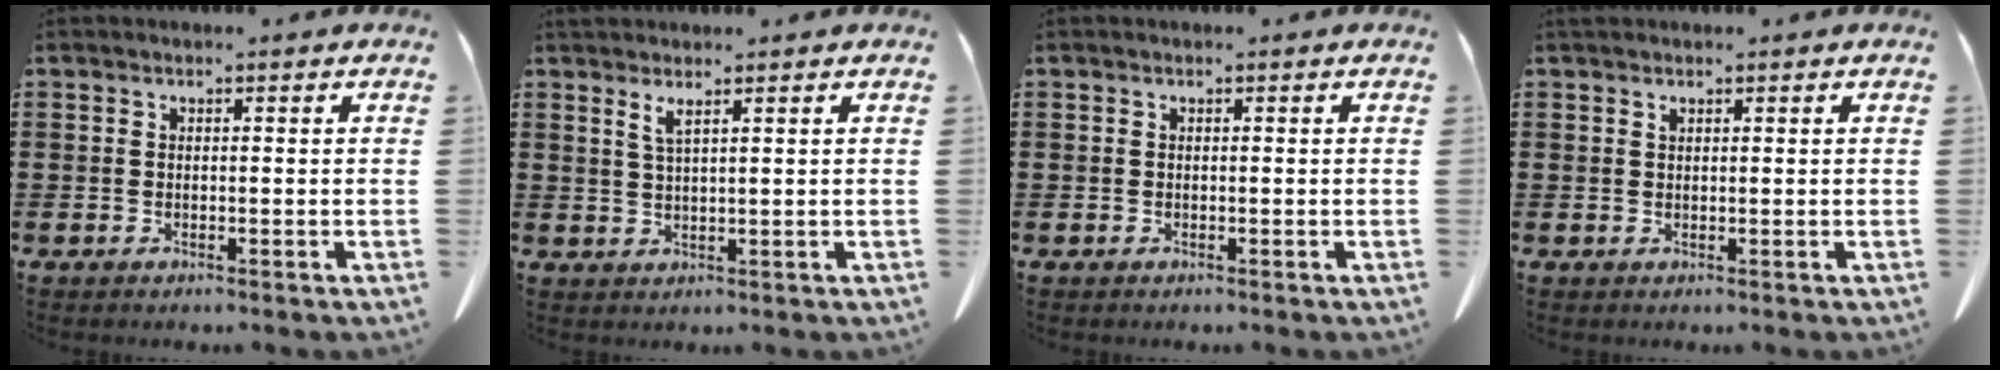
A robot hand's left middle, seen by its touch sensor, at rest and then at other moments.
{"total": 2.5, "force": [1.7, 0.2, 1.8], "torque": [-0.041, -0.001, 0.030]}
{"total": 0.0}
{"total": 0.7, "force": [0.5, 0.3, 0.4], "torque": [-0.011, 0.000, 0.011]}